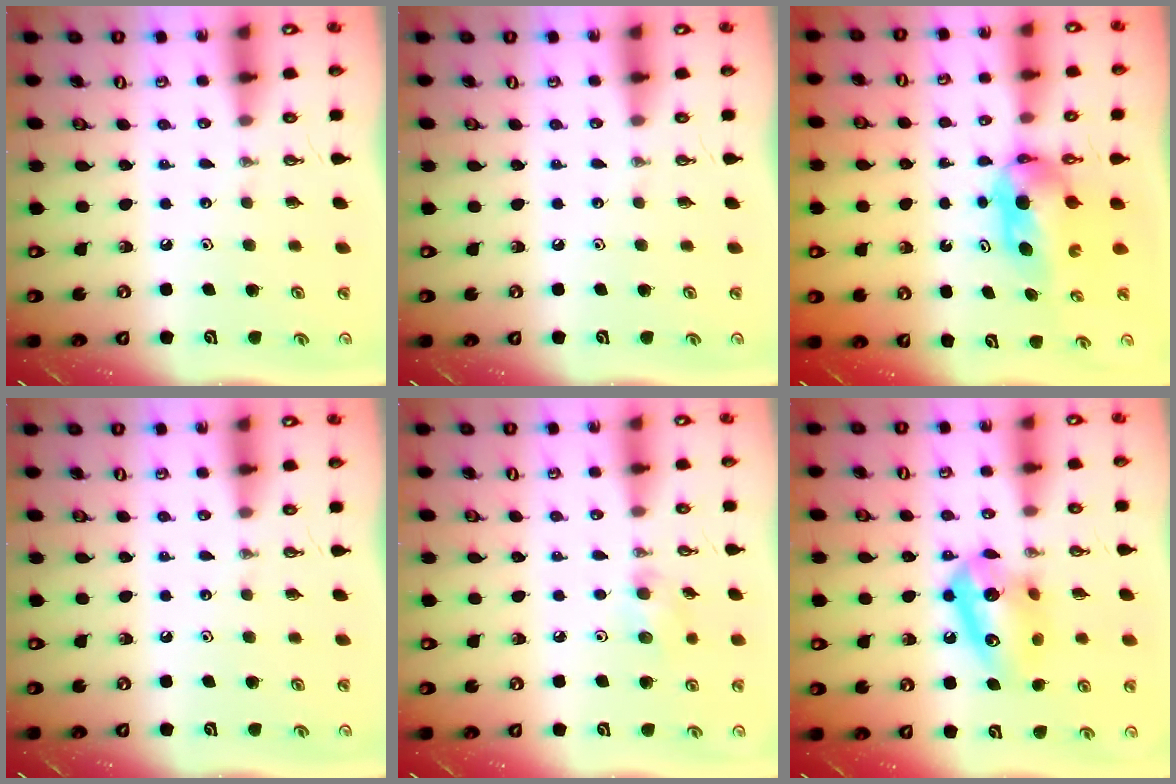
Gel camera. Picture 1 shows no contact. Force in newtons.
{"total": 0.0}
{"total": 5.6, "press": 5.4, "slide": 1.7}
{"total": 0.0}
{"total": 6.0, "press": 5.9, "slide": 1.4}
{"total": 12.7, "press": 12.6, "slide": 1.6}